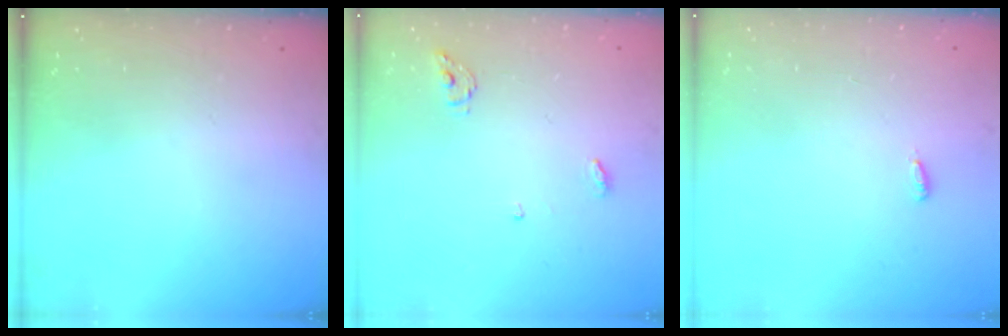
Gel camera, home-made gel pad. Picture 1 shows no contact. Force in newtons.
{"total": 4.4, "press": 4.4, "slide": 0.3}
{"total": 2.9, "press": 2.8, "slide": 0.9}